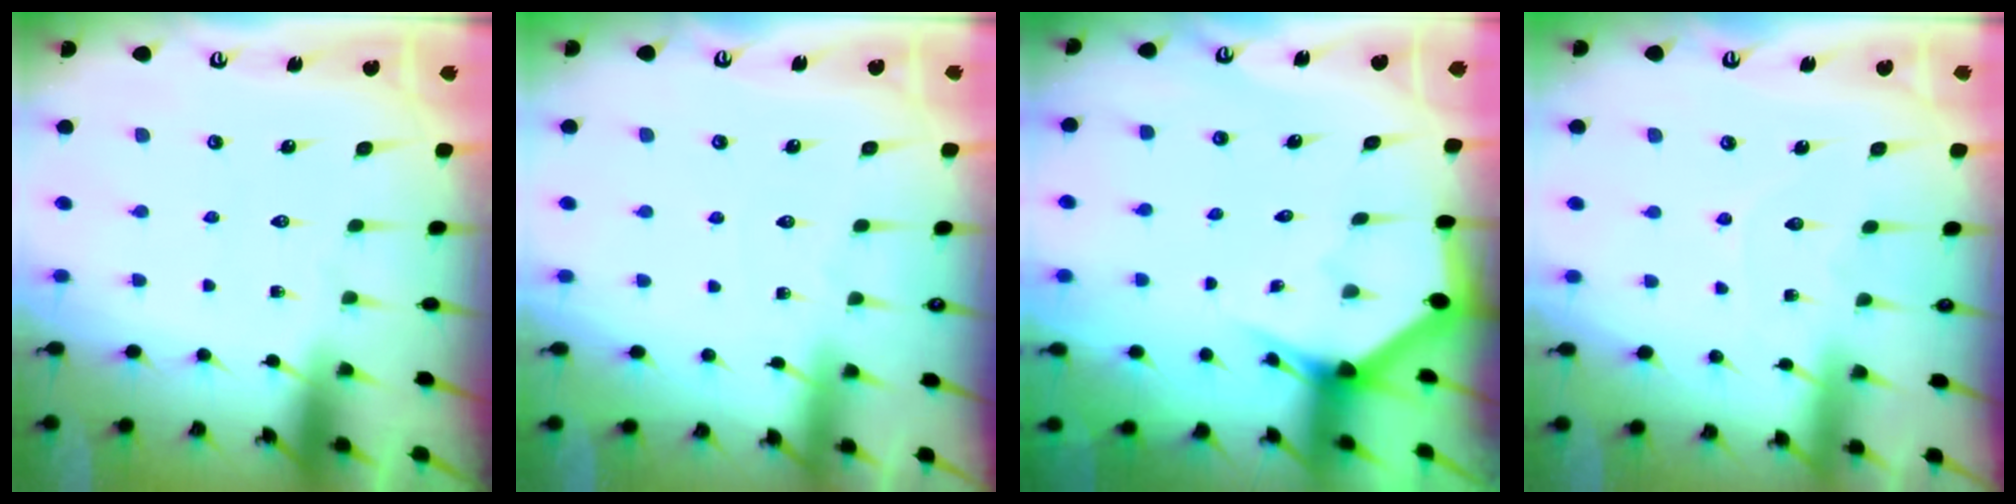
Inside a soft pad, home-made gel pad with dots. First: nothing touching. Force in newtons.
{"total": 2.9, "press": 2.9, "slide": 0.3}
{"total": 3.1, "press": 3.1, "slide": 0.1}
{"total": 5.0, "press": 5.0, "slide": 0.2}